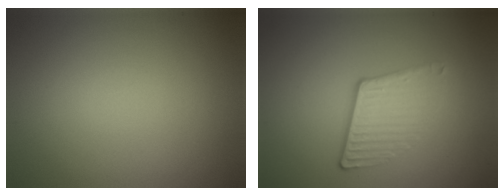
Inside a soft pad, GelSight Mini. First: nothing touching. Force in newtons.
{"total": 3.9, "press": 2.7, "slide": 2.8}